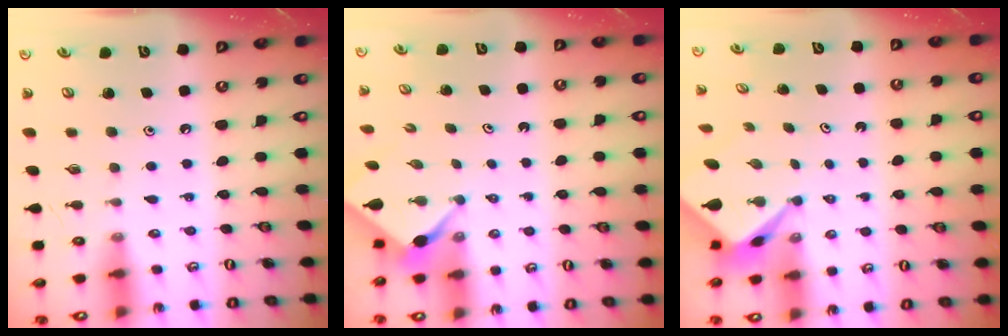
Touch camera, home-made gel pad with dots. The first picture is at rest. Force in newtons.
{"total": 2.4, "press": 2.3, "slide": 0.3}
{"total": 3.3, "press": 3.3, "slide": 0.1}